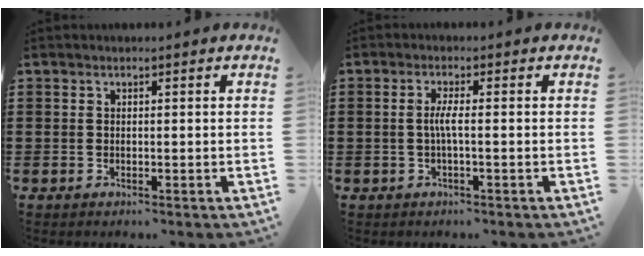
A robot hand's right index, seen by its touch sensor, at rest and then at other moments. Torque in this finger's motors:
{"motor_torque": [0.33, -0.43, 0.23, 0.10]}